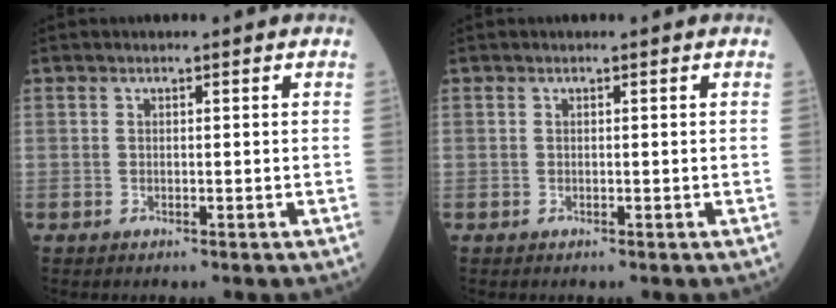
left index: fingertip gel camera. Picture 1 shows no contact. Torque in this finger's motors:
{"motor_torque": [0.00, 0.00, 0.00, 0.00]}